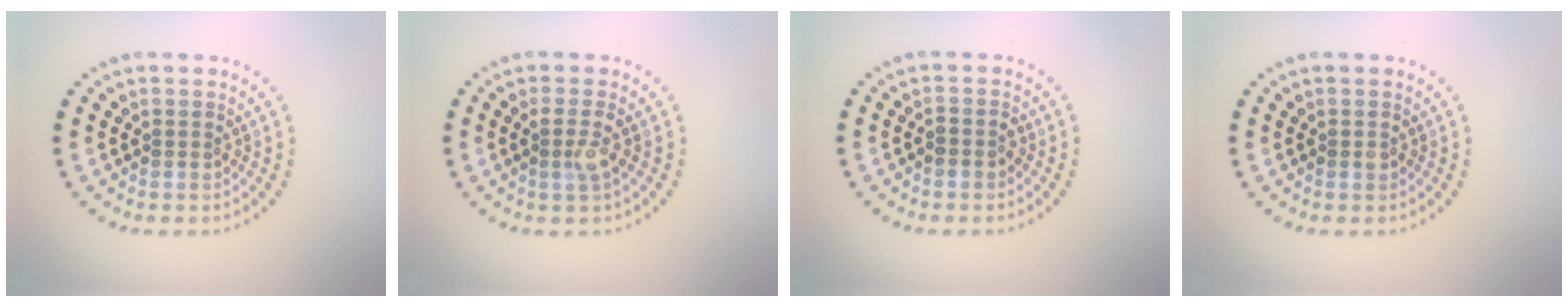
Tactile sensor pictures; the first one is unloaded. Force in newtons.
{"total": 1.7, "press": 1.4, "slide": 0.9}
{"total": 1.2, "press": 1.1, "slide": 0.6}
{"total": 0.6, "press": 0.6, "slide": 0.0}